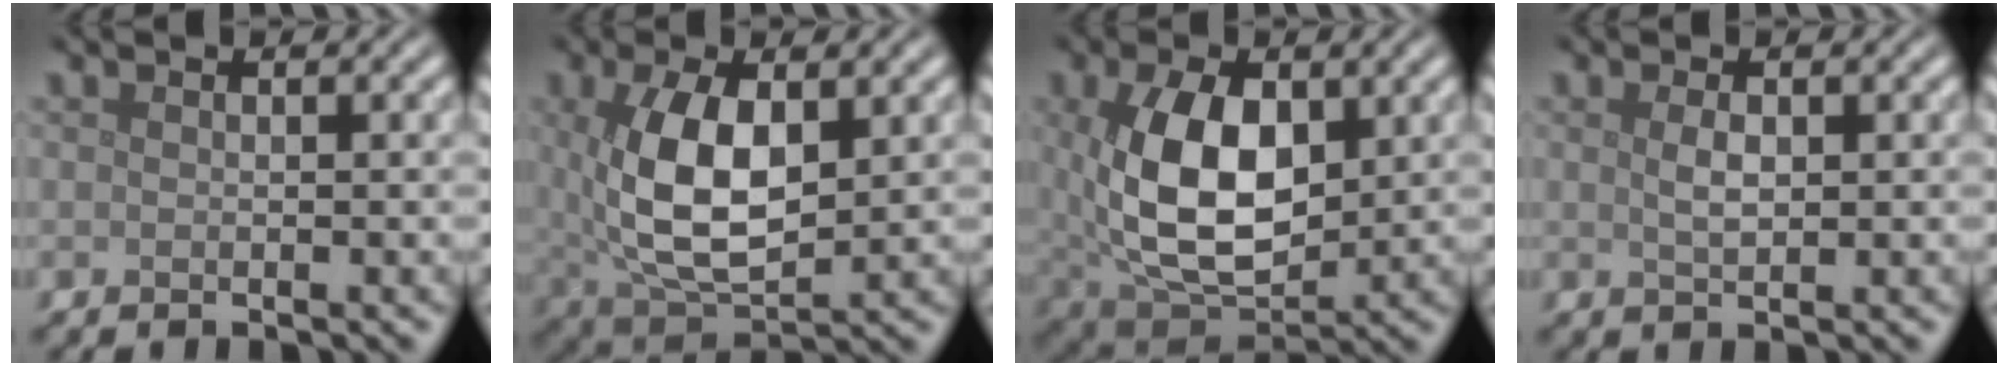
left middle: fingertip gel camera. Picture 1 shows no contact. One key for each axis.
{"total": 8.2, "fx": 1.2, "fy": 4.1, "fz": 6.9, "tx": -0.152, "ty": -0.001, "tz": 0.026}
{"total": 10.0, "fx": 1.3, "fy": 5.8, "fz": 8.0, "tx": -0.172, "ty": -0.011, "tz": 0.032}
{"total": 1.5, "fx": 0.4, "fy": 0.7, "fz": 1.2, "tx": -0.030, "ty": -0.001, "tz": 0.010}